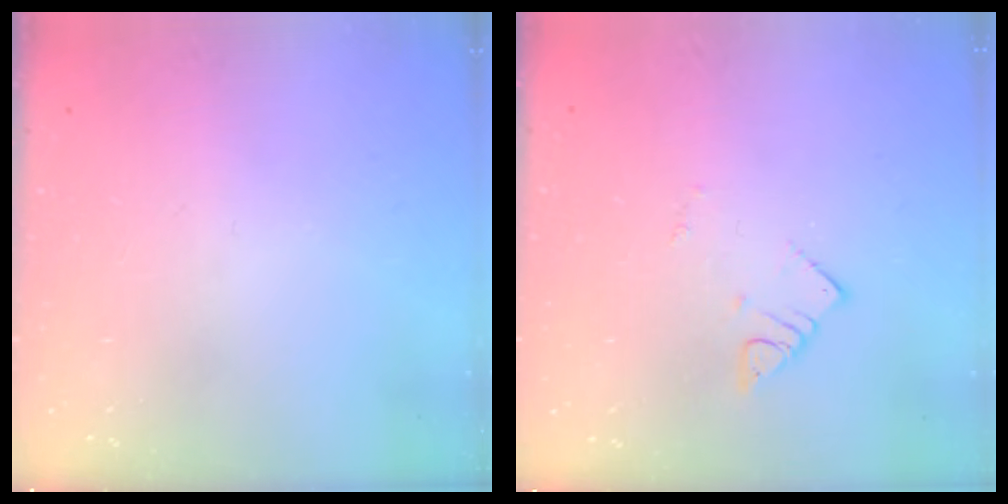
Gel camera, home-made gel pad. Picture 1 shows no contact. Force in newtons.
{"total": 2.6, "press": 2.6, "slide": 0.1}